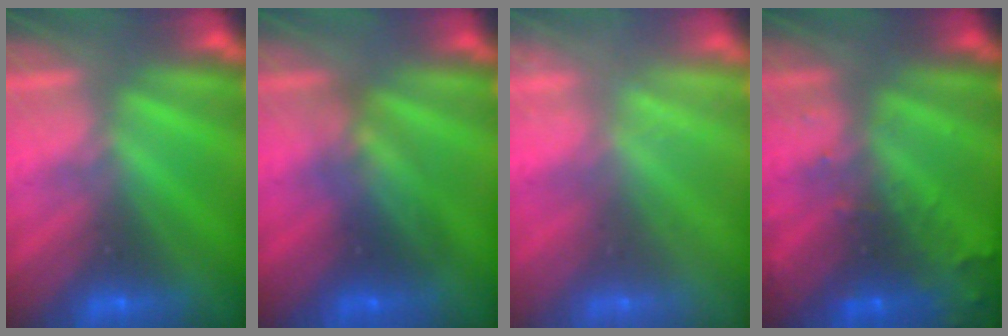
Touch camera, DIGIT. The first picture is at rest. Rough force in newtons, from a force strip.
{"total": 2.9}
{"total": 2.3}
{"total": 12.7}